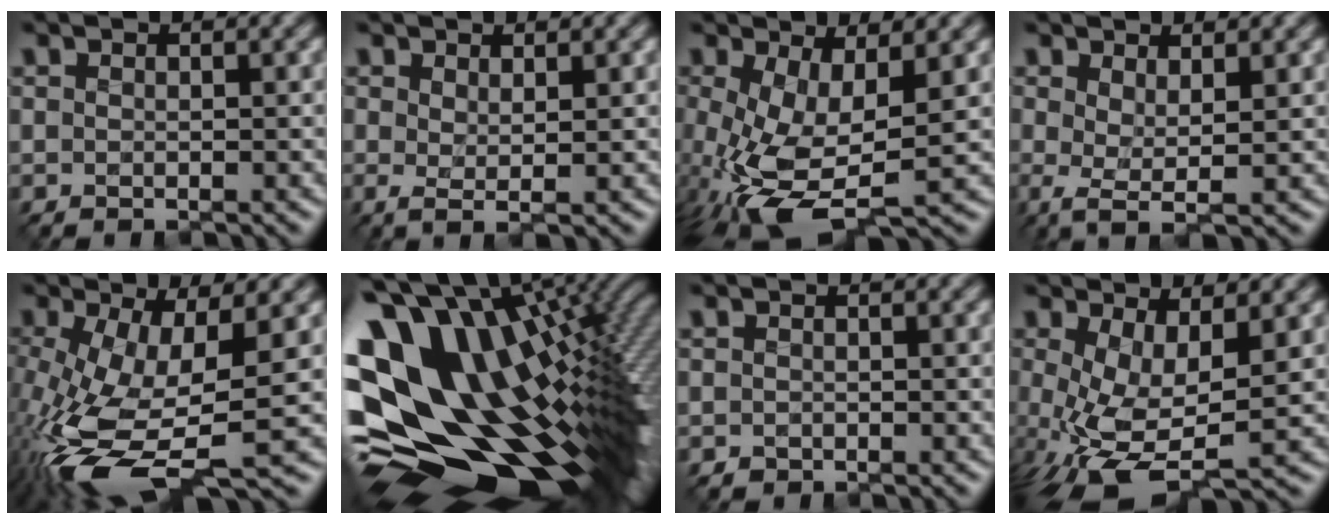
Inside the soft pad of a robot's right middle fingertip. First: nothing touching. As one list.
[{"total": 1.1, "force": [0.3, 0.1, 1.0], "torque": [-0.021, -0.008, 0.010]}, {"total": 8.0, "force": [-1.7, 3.5, 7.0], "torque": [-0.163, -0.017, -0.022]}, {"total": 2.1, "force": [-0.1, 0.5, 2.0], "torque": [-0.044, -0.008, -0.002]}, {"total": 10.1, "force": [-3.1, 4.1, 8.7], "torque": [-0.197, -0.029, -0.044]}, {"total": 17.7, "force": [0.8, 11.0, 13.9], "torque": [-0.276, -0.059, 0.055]}, {"total": 0.5, "force": [-0.5, 0.0, -0.2], "torque": [-0.006, -0.005, -0.006]}, {"total": 7.3, "force": [-1.4, 3.0, 6.5], "torque": [-0.145, -0.014, -0.017]}]